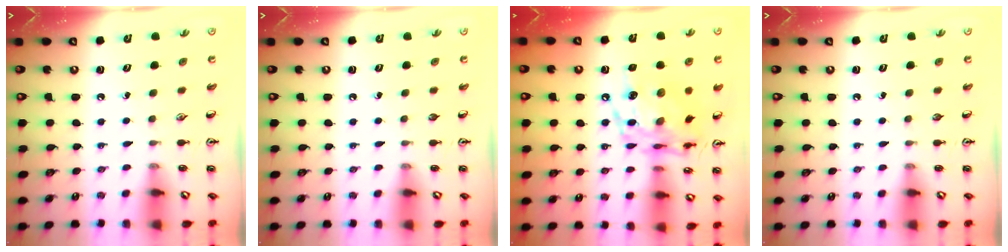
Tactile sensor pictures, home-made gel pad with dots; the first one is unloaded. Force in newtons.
{"total": 0.0}
{"total": 15.5, "press": 15.5, "slide": 1.3}
{"total": 0.0}